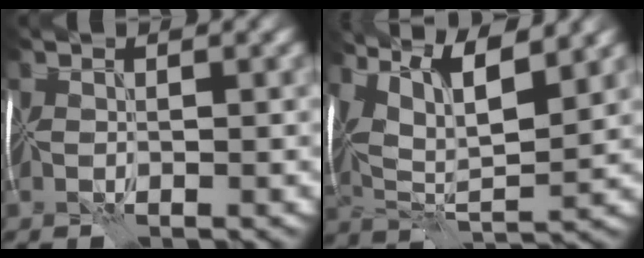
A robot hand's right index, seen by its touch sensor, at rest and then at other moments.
{"total": 9.5, "force": [5.4, 3.1, 7.2], "torque": [-0.128, 0.014, 0.076]}